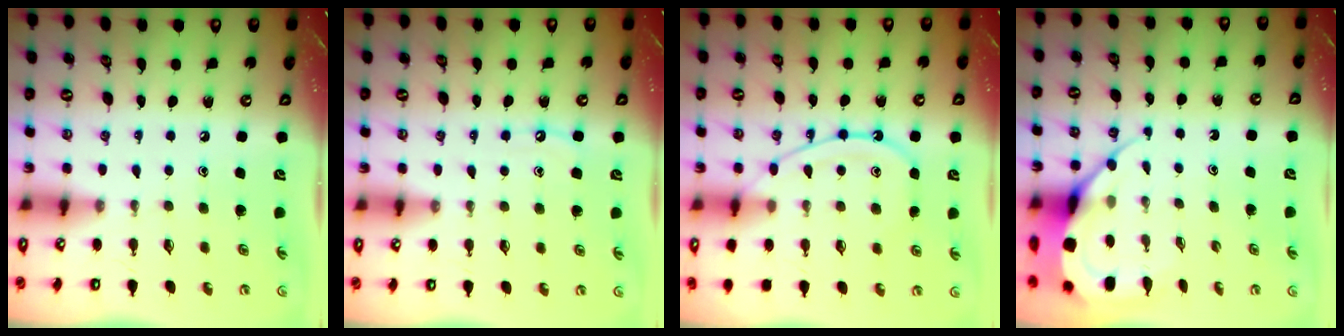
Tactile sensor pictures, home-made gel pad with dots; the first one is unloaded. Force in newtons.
{"total": 4.9, "press": 4.8, "slide": 0.6}
{"total": 11.8, "press": 11.7, "slide": 0.9}
{"total": 7.9, "press": 7.8, "slide": 0.7}